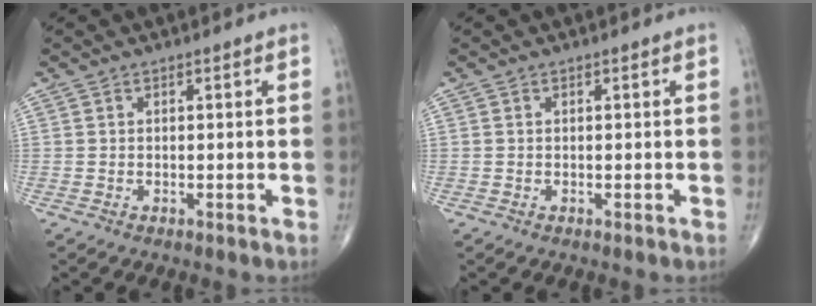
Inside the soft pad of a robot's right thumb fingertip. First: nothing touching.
{"total": 0.0}